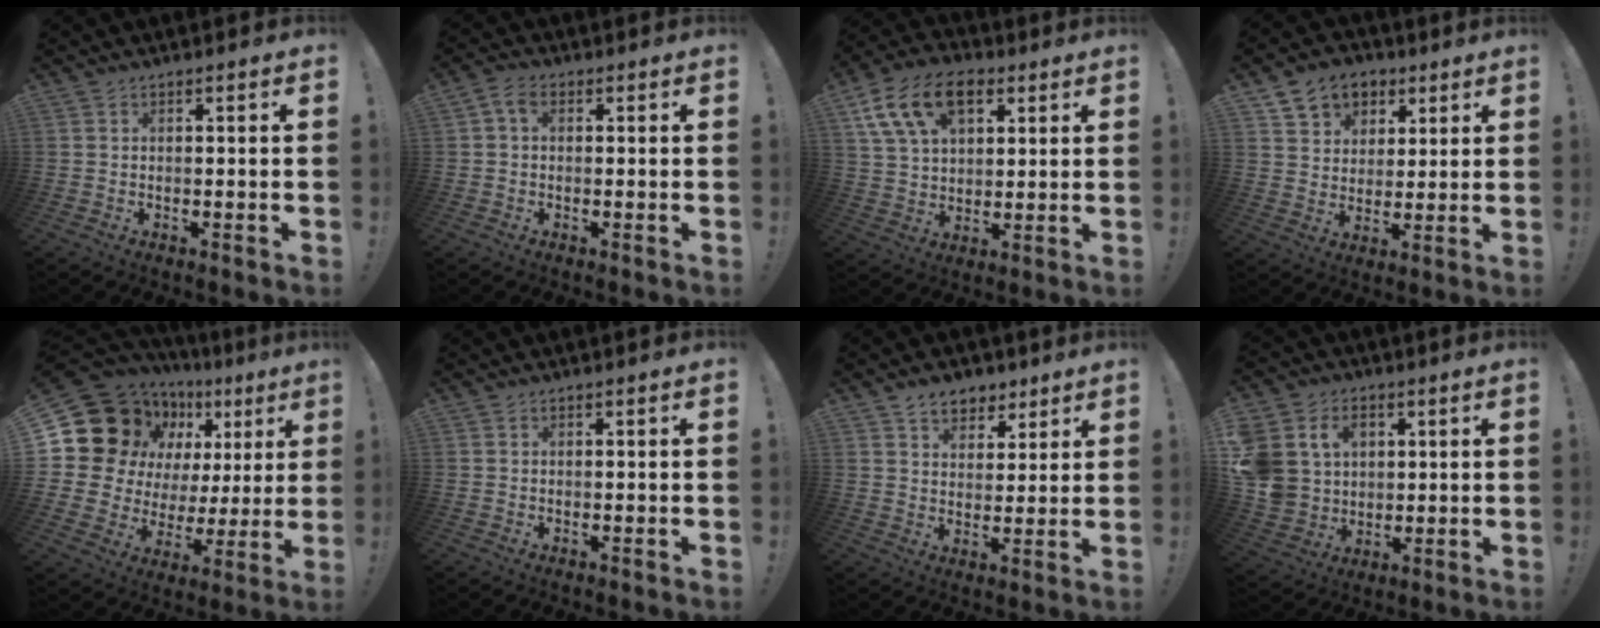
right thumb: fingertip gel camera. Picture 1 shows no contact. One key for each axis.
{"total": 3.5, "fx": 0.5, "fy": 2.3, "fz": 2.6, "tx": -0.044, "ty": 0.007, "tz": 0.010}
{"total": 16.9, "fx": 7.8, "fy": 10.9, "fz": 10.3, "tx": -0.177, "ty": -0.026, "tz": 0.144}
{"total": 9.9, "fx": 5.0, "fy": 7.9, "fz": 3.0, "tx": -0.042, "ty": -0.025, "tz": 0.101}
{"total": 18.8, "fx": 9.4, "fy": 12.6, "fz": 10.3, "tx": -0.166, "ty": -0.068, "tz": 0.200}
{"total": 0.0}
{"total": 8.0, "fx": 5.3, "fy": 5.5, "fz": 2.3, "tx": -0.023, "ty": -0.032, "tz": 0.100}
{"total": 13.6, "fx": 3.8, "fy": 11.6, "fz": 6.1, "tx": -0.131, "ty": -0.010, "tz": 0.080}